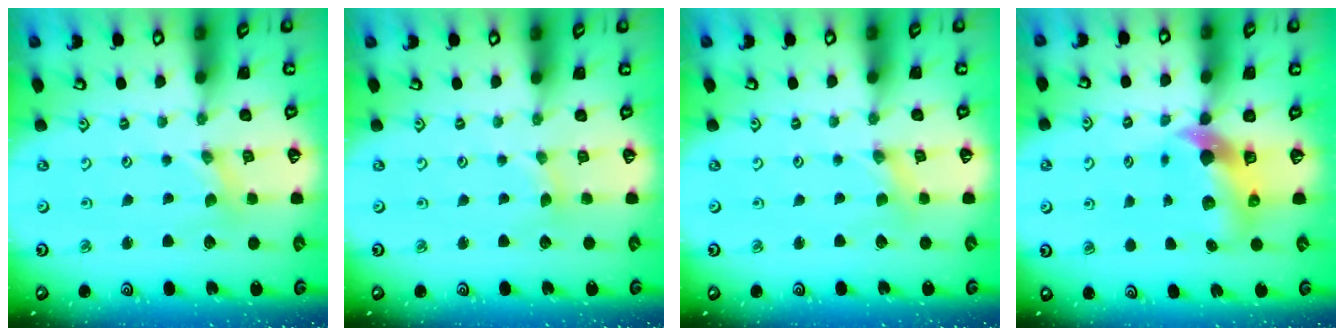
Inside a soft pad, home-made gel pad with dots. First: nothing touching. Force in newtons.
{"total": 1.0, "press": 1.0, "slide": 0.2}
{"total": 0.0}
{"total": 7.3, "press": 7.1, "slide": 1.3}